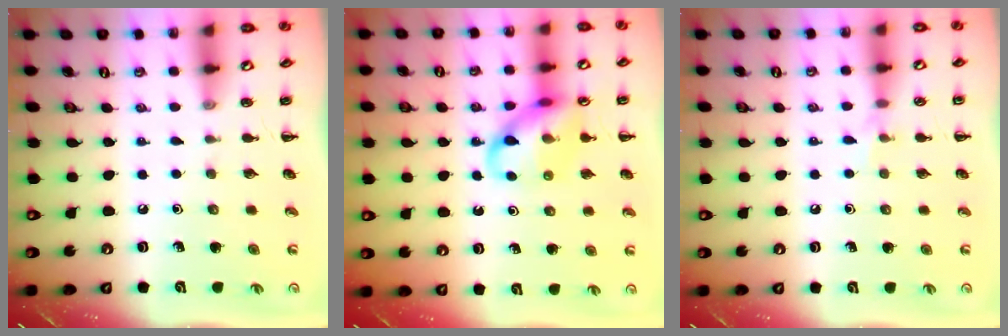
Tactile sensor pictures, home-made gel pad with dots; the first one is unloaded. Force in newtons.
{"total": 12.5, "press": 12.5, "slide": 1.2}
{"total": 4.8, "press": 4.6, "slide": 1.3}